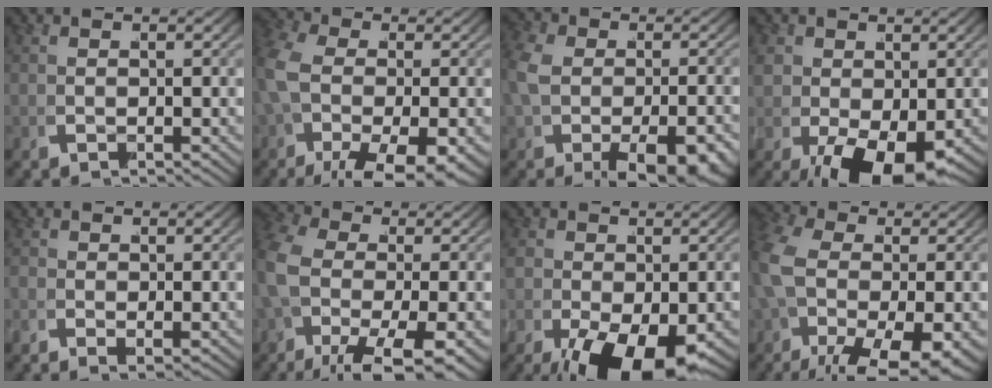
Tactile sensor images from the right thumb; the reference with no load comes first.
{"total": 6.8, "force": [-2.4, 3.5, 5.3], "torque": [-0.115, -0.030, -0.025]}
{"total": 5.3, "force": [-1.9, 3.1, 3.9], "torque": [-0.075, -0.024, -0.020]}
{"total": 5.9, "force": [-1.2, 3.8, 4.3], "torque": [-0.080, -0.036, -0.002]}
{"total": 0.6, "force": [0.2, 0.6, 0.2], "torque": [-0.005, -0.006, 0.002]}
{"total": 7.7, "force": [-2.7, 4.2, 5.8], "torque": [-0.134, -0.033, -0.029]}
{"total": 7.5, "force": [-2.8, 4.5, 5.4], "torque": [-0.097, -0.044, -0.026]}
{"total": 8.8, "force": [-2.1, 4.9, 7.0], "torque": [-0.153, -0.042, -0.014]}